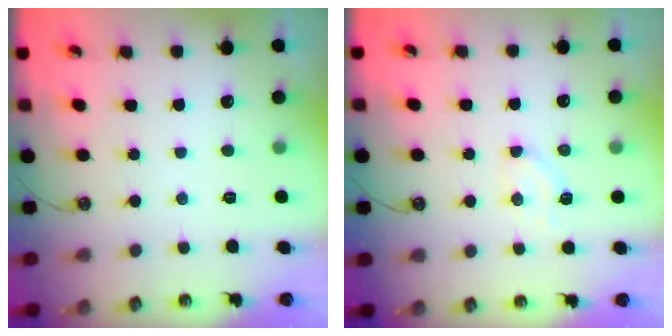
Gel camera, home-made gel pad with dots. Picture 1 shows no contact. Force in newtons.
{"total": 4.8, "press": 4.7, "slide": 1.0}